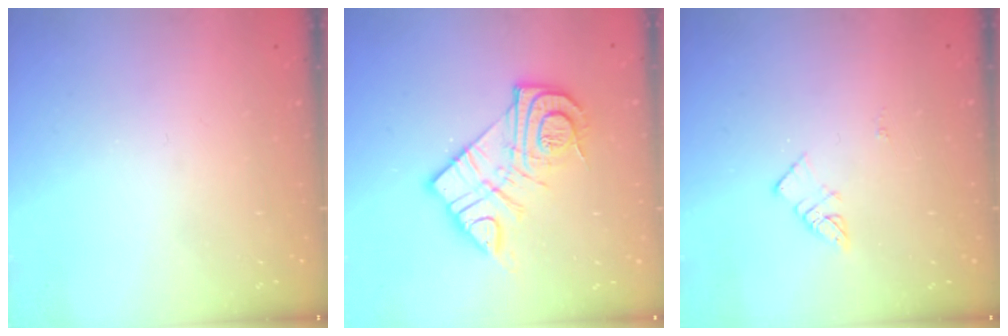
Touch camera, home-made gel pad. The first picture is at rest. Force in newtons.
{"total": 15.4, "press": 15.4, "slide": 1.3}
{"total": 3.3, "press": 3.3, "slide": 0.3}